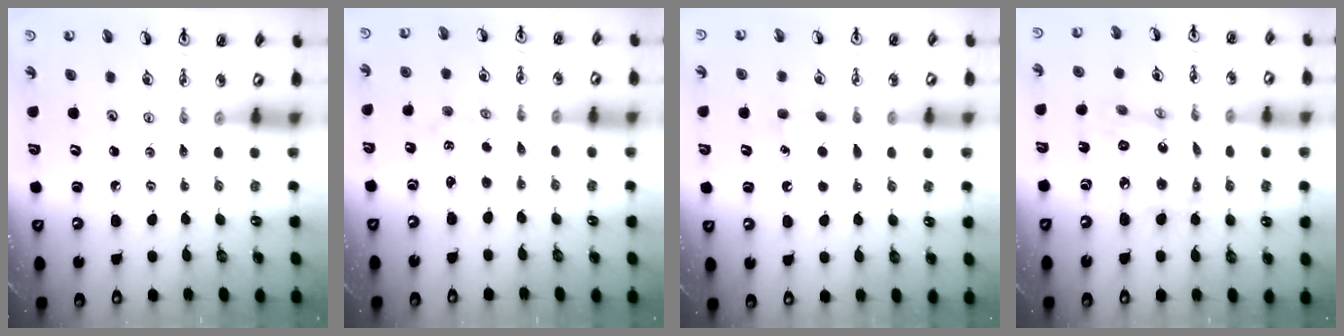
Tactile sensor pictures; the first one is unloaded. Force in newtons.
{"total": 0.9, "press": 0.7, "slide": 0.6}
{"total": 6.4, "press": 6.3, "slide": 0.6}
{"total": 15.1, "press": 14.9, "slide": 1.8}